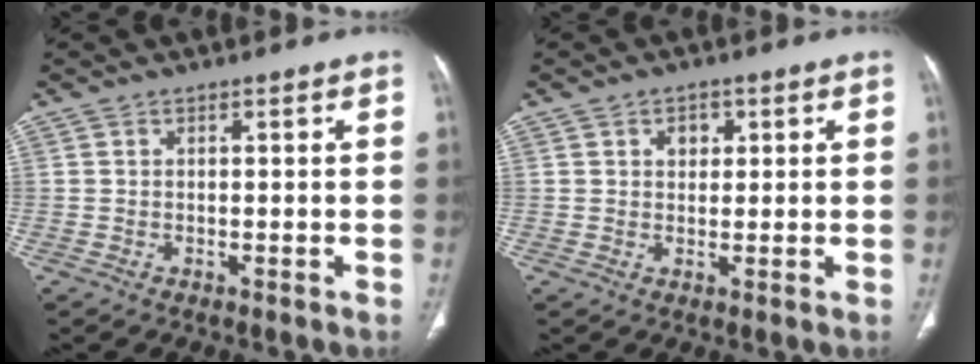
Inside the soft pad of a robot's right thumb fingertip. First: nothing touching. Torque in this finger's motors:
{"motor_torque": [-0.13, 0.72, 0.54, 0.28, -0.02]}